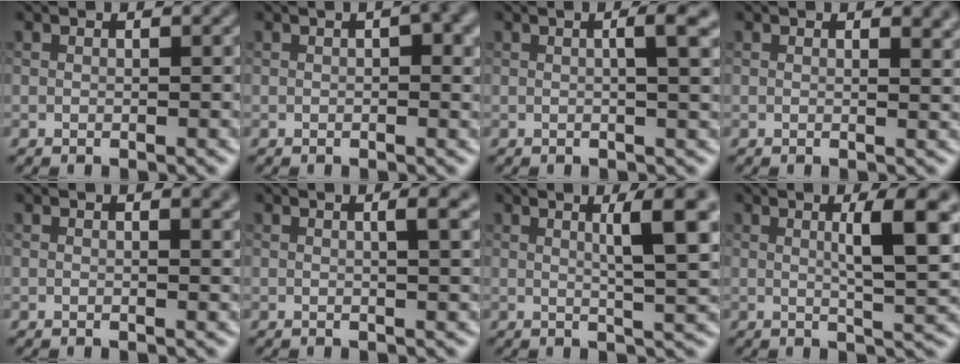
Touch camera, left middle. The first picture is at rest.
{"total": 2.8, "force": [0.6, 1.0, 2.5], "torque": [-0.027, 0.005, 0.005]}
{"total": 3.6, "force": [0.7, 1.0, 3.4], "torque": [-0.038, 0.009, 0.005]}
{"total": 1.8, "force": [1.1, 0.7, 1.3], "torque": [-0.009, -0.002, 0.018]}
{"total": 1.6, "force": [0.8, 0.6, 1.2], "torque": [-0.009, 0.001, 0.011]}
{"total": 2.9, "force": [0.9, 0.9, 2.6], "torque": [-0.022, 0.007, 0.007]}
{"total": 5.9, "force": [1.8, 1.0, 5.6], "torque": [-0.072, 0.004, 0.028]}
{"total": 6.8, "force": [1.6, 1.5, 6.4], "torque": [-0.085, 0.002, 0.026]}